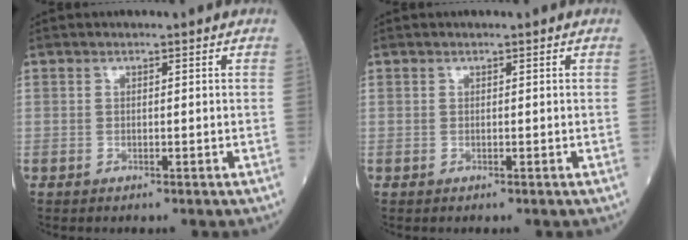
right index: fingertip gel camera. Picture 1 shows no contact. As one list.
[{"total": 0.0}]